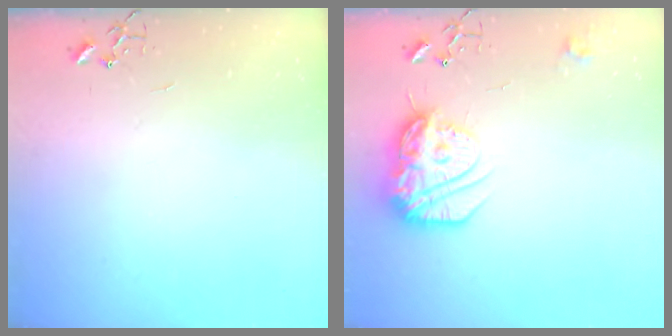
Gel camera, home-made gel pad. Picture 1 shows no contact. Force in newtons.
{"total": 17.7, "press": 17.6, "slide": 1.8}